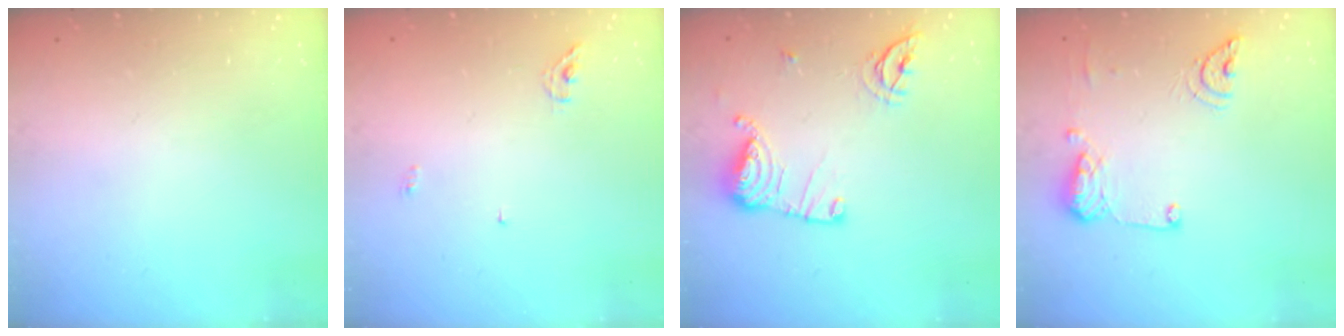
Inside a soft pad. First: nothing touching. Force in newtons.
{"total": 4.3, "press": 4.3, "slide": 0.1}
{"total": 12.8, "press": 12.8, "slide": 0.5}
{"total": 11.2, "press": 11.1, "slide": 1.5}